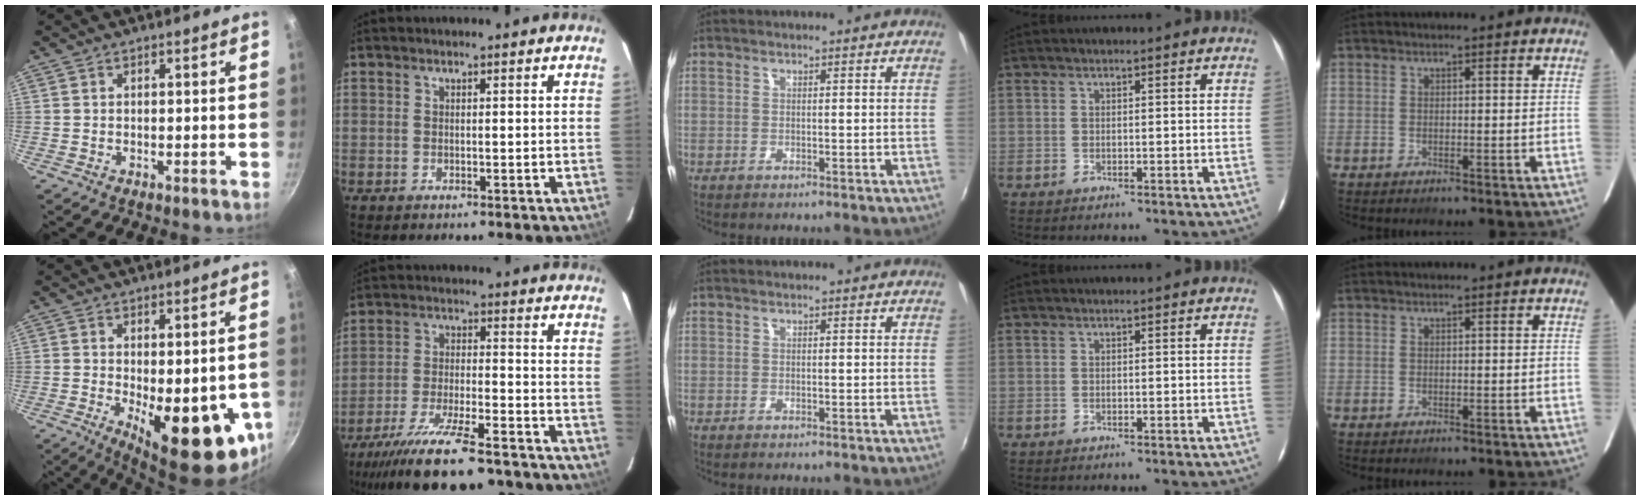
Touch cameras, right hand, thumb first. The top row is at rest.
{"thumb": {"total": 16.6, "force": [-3.3, 6.6, 14.9], "torque": [-0.171, -0.022, -0.029]}, "index": {"total": 19.7, "force": [-16.1, 4.4, 10.6], "torque": [-0.212, -0.038, -0.255]}}